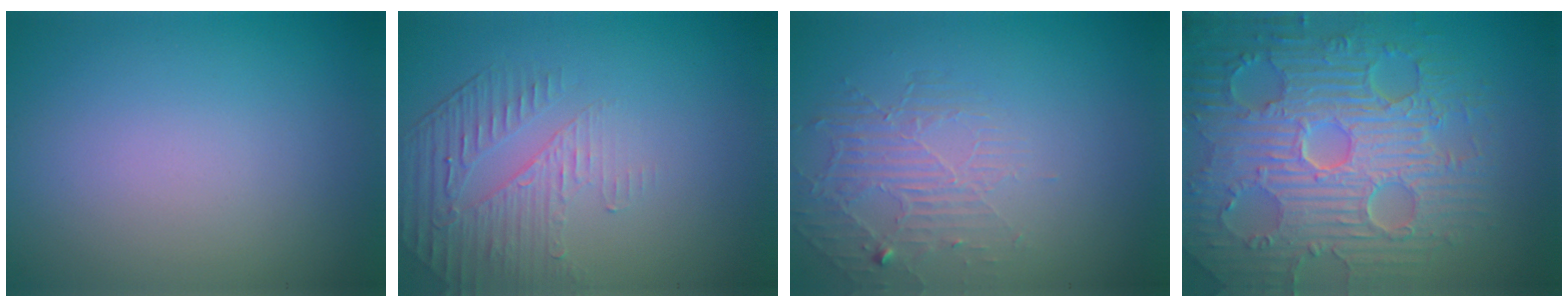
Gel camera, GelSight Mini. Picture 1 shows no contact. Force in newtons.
{"total": 1.9, "press": 1.3, "slide": 1.3}
{"total": 2.0, "press": 1.1, "slide": 1.7}
{"total": 10.3, "press": 7.0, "slide": 7.6}